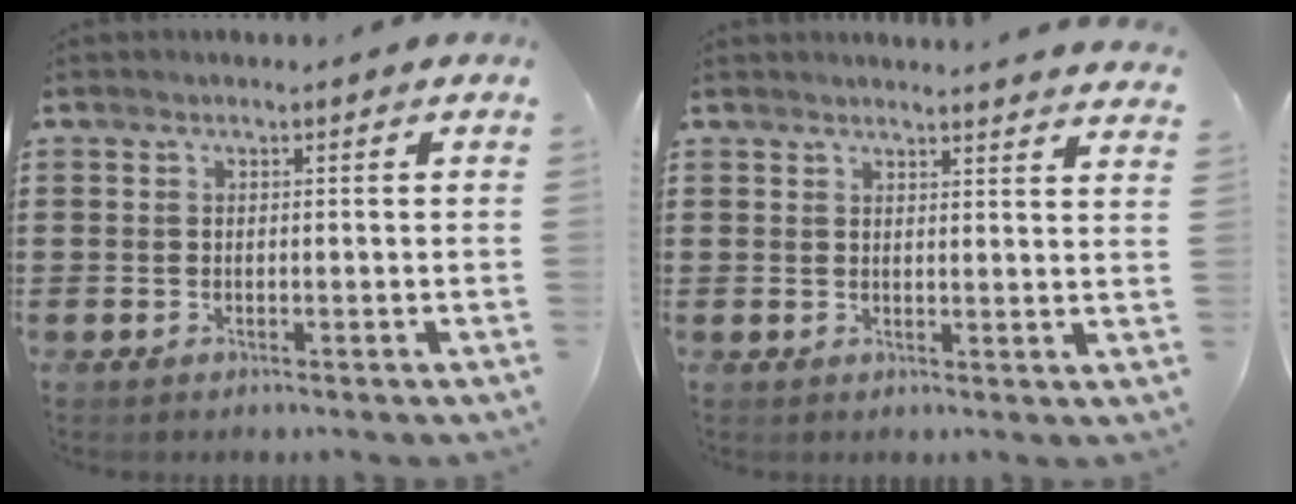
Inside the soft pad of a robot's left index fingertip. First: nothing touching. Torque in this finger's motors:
{"motor_torque": [-1.67, 0.47, -0.10, 0.02]}